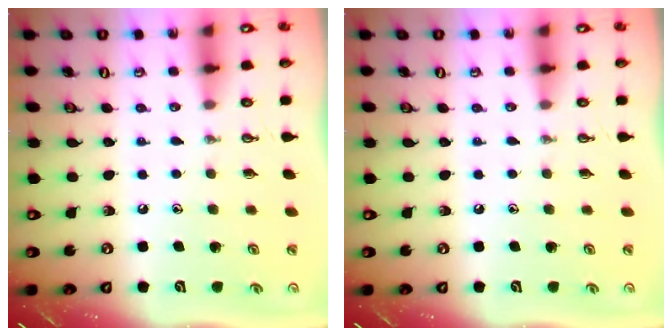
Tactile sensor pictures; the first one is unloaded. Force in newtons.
{"total": 0.0}